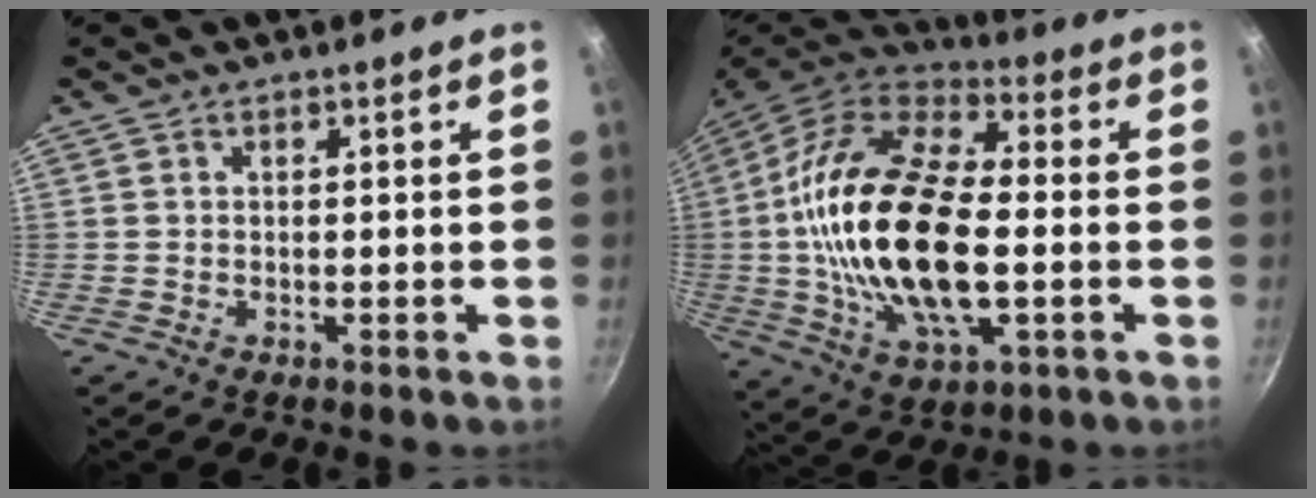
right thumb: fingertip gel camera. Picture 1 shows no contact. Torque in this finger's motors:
{"motor_torque": [-0.53, 2.55, 2.54, -0.23, 0.37]}